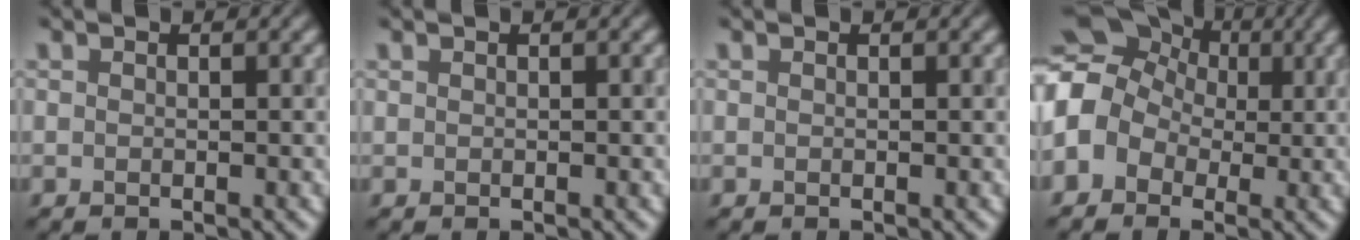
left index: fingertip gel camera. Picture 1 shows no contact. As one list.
[{"total": 0.0}, {"total": 0.0}, {"total": 9.3, "force": [0.9, 8.1, 4.5], "torque": [-0.095, 0.025, -0.029]}]